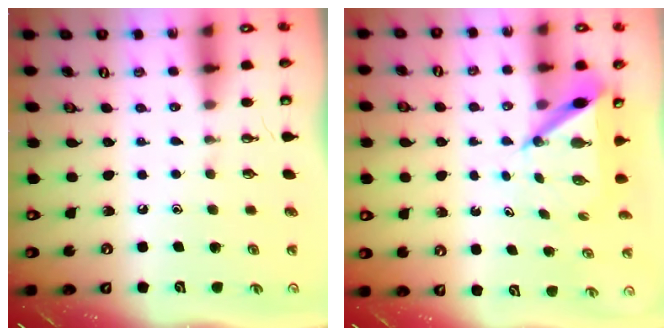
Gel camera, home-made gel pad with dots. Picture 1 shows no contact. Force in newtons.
{"total": 5.9, "press": 5.9, "slide": 0.2}